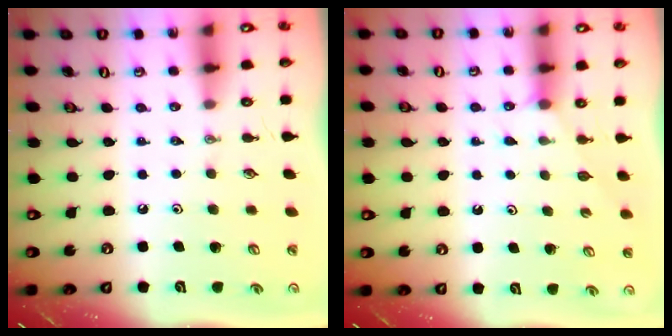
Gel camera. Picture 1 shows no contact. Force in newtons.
{"total": 2.5, "press": 2.5, "slide": 0.3}